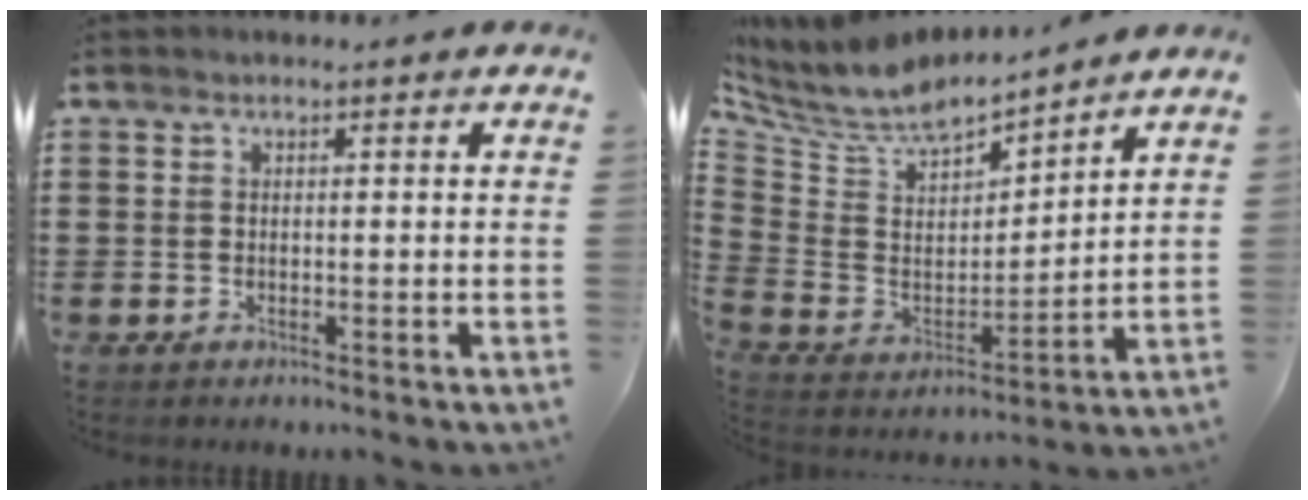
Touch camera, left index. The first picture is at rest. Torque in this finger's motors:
{"motor_torque": [0.25, 0.26, 0.46, 0.15]}